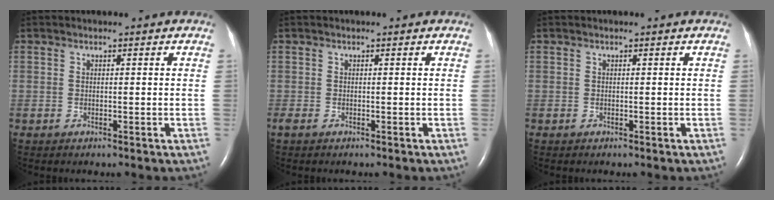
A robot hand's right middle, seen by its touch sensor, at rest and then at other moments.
{"total": 0.5, "force": [-0.3, 0.2, 0.4], "torque": [-0.014, -0.003, -0.006]}
{"total": 0.0}